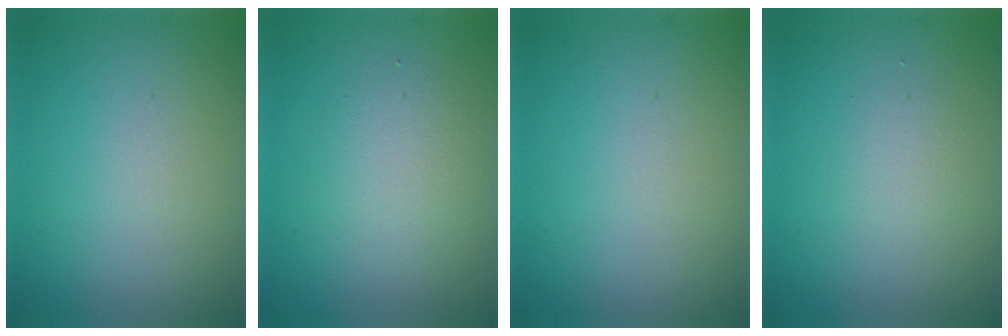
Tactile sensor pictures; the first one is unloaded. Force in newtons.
{"total": 2.4, "press": 2.4, "slide": 0.2}
{"total": 0.0}
{"total": 1.4, "press": 1.3, "slide": 0.1}